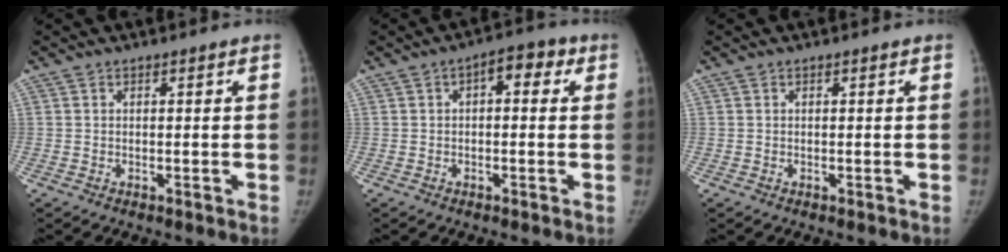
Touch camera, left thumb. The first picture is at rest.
{"total": 5.6, "force": [1.5, 2.9, 4.6], "torque": [-0.040, 0.019, 0.009]}
{"total": 0.0}